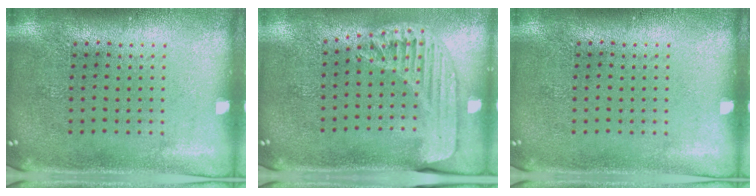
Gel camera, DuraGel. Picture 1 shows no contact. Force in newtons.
{"total": 1.5, "press": 1.5, "slide": 0.3}
{"total": 0.0}